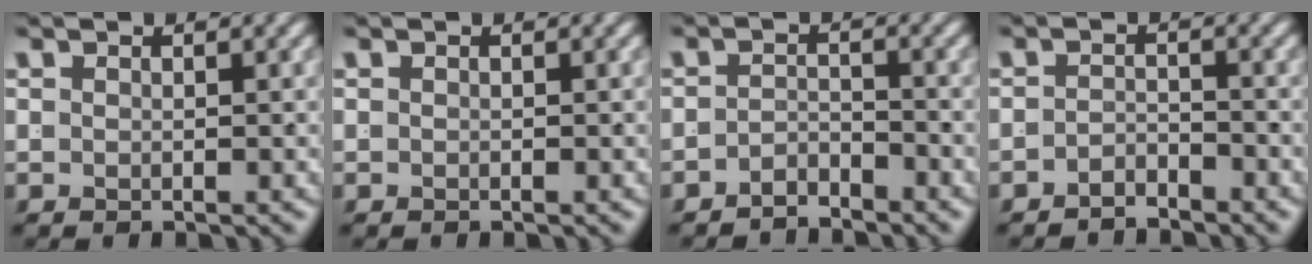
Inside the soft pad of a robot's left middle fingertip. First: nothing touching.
{"total": 0.0}
{"total": 2.8, "force": [-2.8, 0.3, 0.3], "torque": [0.009, -0.009, -0.047]}
{"total": 2.4, "force": [-2.4, 0.1, 0.1], "torque": [0.009, -0.008, -0.041]}